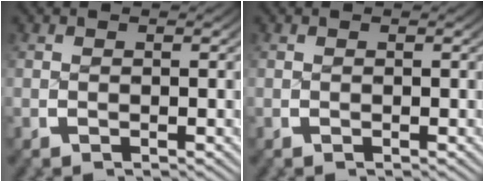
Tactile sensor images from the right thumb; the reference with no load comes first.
{"total": 0.0}